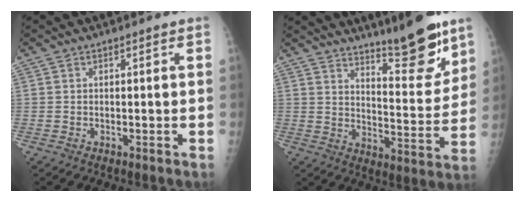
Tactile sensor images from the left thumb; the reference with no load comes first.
{"total": 14.3, "force": [10.7, 3.0, 9.0], "torque": [-0.098, -0.084, 0.170]}